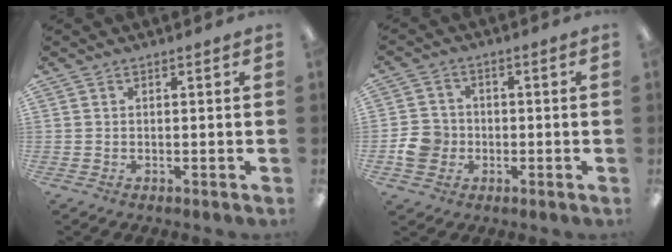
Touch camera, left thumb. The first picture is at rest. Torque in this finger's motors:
{"motor_torque": [-0.70, 0.72, -0.02, 0.02, 0.01]}